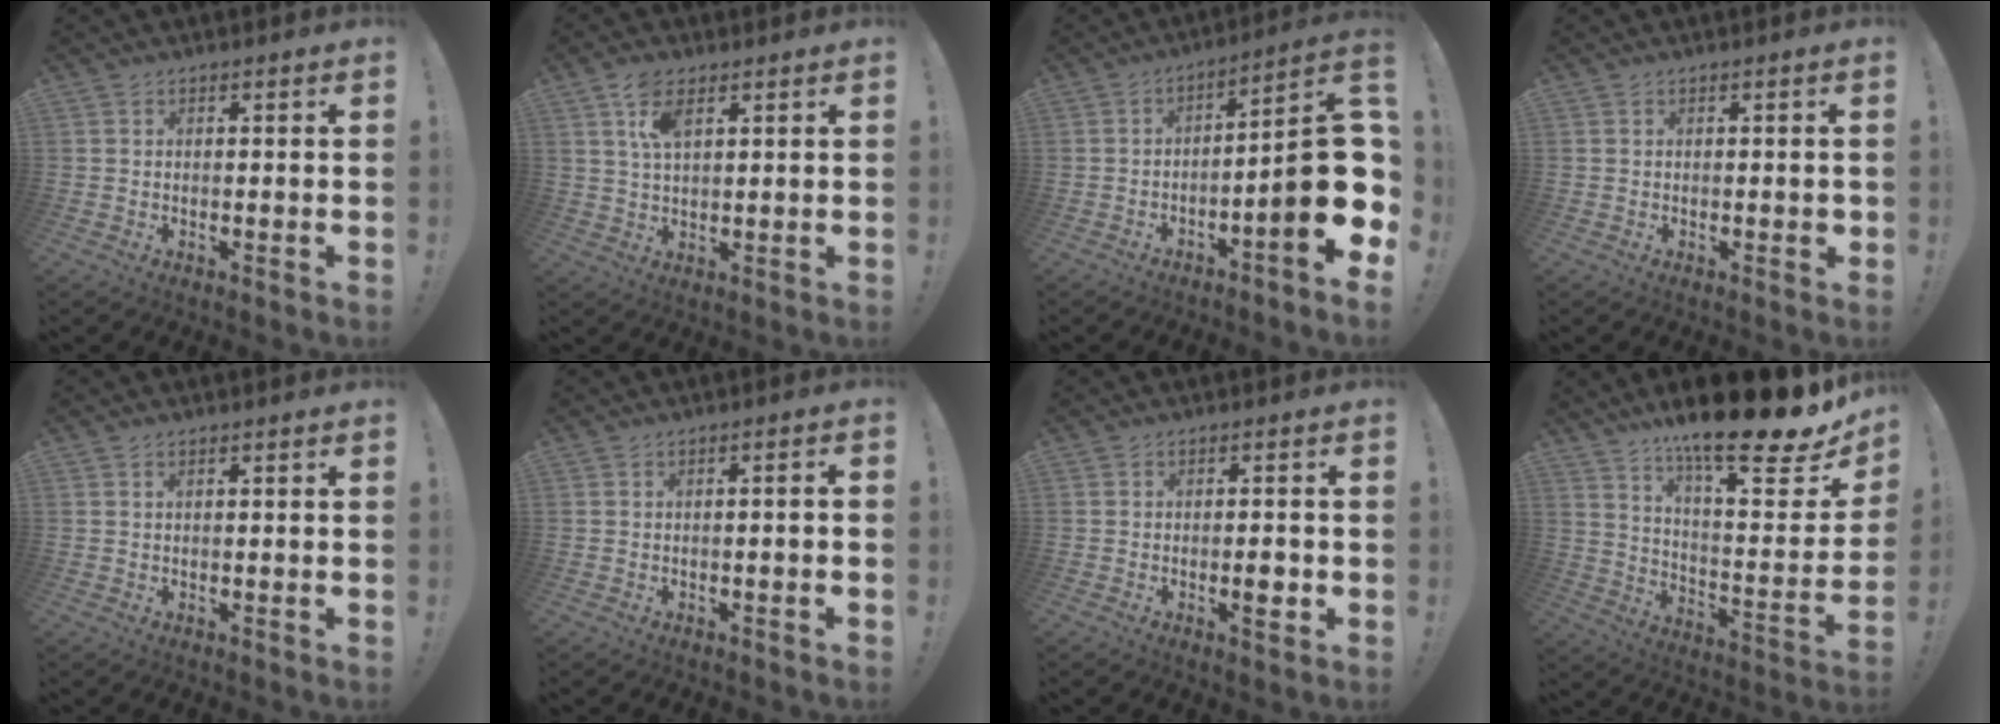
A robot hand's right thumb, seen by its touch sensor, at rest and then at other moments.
{"total": 7.0, "force": [3.5, 3.1, 5.2], "torque": [-0.099, -0.002, 0.065]}
{"total": 16.9, "force": [-3.0, 2.8, 16.4], "torque": [-0.220, 0.007, -0.046]}
{"total": 0.8, "force": [0.0, 0.5, 0.7], "torque": [-0.003, 0.001, -0.002]}
{"total": 0.6, "force": [0.3, 0.3, 0.5], "torque": [-0.018, 0.005, 0.008]}
{"total": 2.0, "force": [-1.0, -0.3, 1.7], "torque": [-0.028, 0.001, -0.018]}
{"total": 1.9, "force": [-0.5, 0.6, 1.7], "torque": [-0.012, -0.003, -0.012]}
{"total": 21.8, "force": [16.5, 3.0, 14.0], "torque": [-0.217, -0.128, 0.260]}